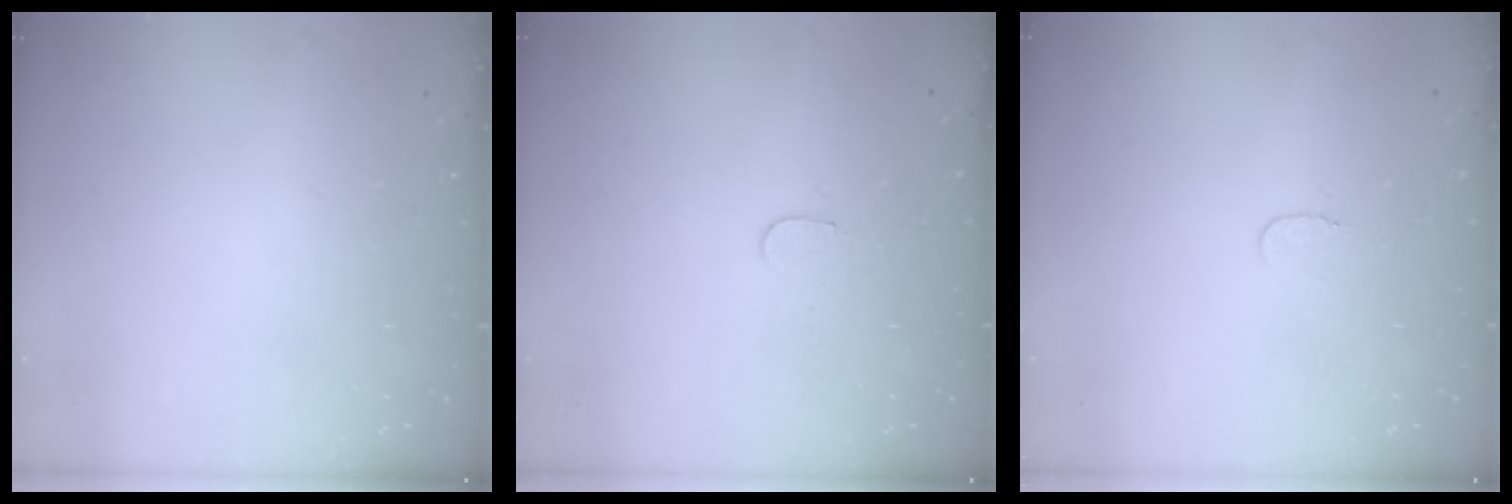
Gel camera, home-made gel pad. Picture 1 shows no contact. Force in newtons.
{"total": 4.5, "press": 4.5, "slide": 0.4}
{"total": 3.6, "press": 3.6, "slide": 0.4}